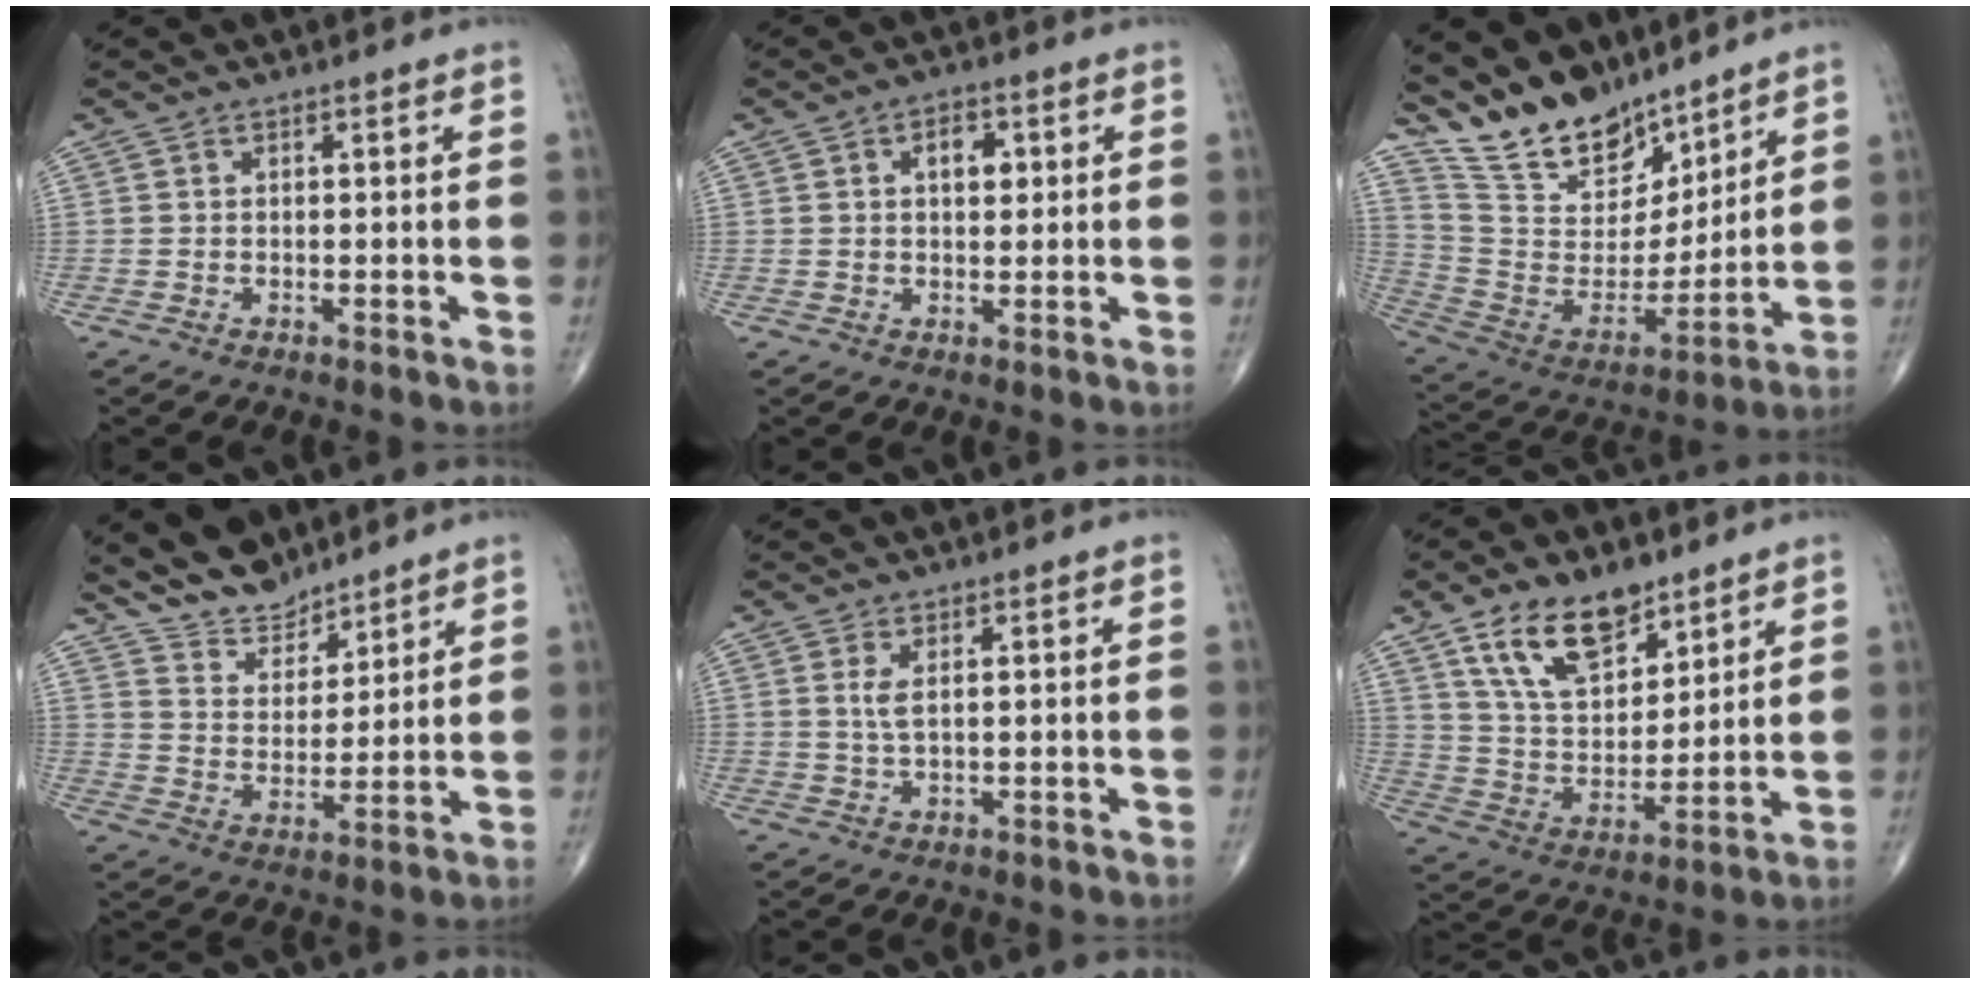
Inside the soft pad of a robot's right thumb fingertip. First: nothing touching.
{"total": 4.3, "force": [1.2, 2.5, 3.2], "torque": [-0.033, -0.001, 0.016]}
{"total": 17.8, "force": [14.8, 7.8, 6.2], "torque": [-0.071, -0.082, 0.282]}
{"total": 9.6, "force": [8.5, 3.8, 2.0], "torque": [-0.010, -0.060, 0.164]}
{"total": 2.4, "force": [0.8, 0.7, 2.2], "torque": [-0.049, -0.005, 0.022]}
{"total": 14.9, "force": [9.3, 7.5, 8.8], "torque": [-0.123, -0.047, 0.177]}